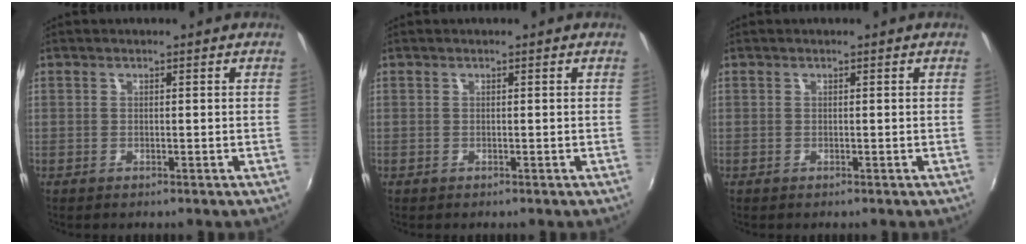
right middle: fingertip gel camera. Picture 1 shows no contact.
{"total": 0.0}
{"total": 0.0}